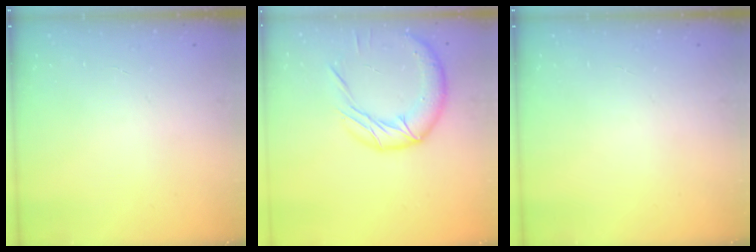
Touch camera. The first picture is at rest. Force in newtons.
{"total": 15.8, "press": 15.8, "slide": 1.2}
{"total": 0.0}